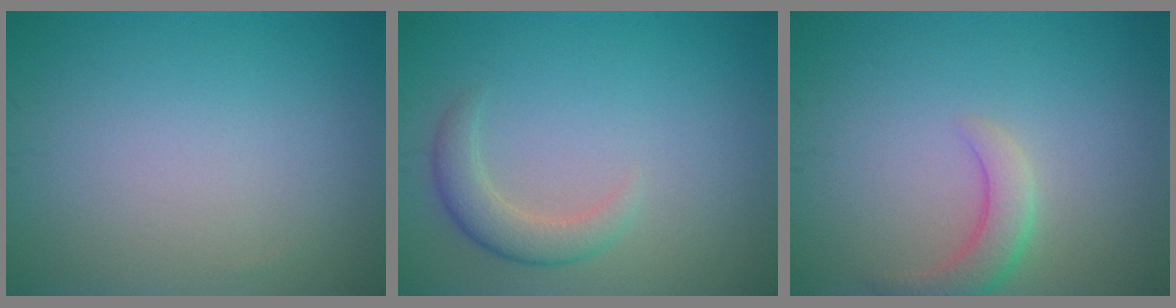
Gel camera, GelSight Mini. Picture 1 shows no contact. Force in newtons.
{"total": 2.7, "press": 2.7, "slide": 0.4}
{"total": 2.9, "press": 2.8, "slide": 0.3}